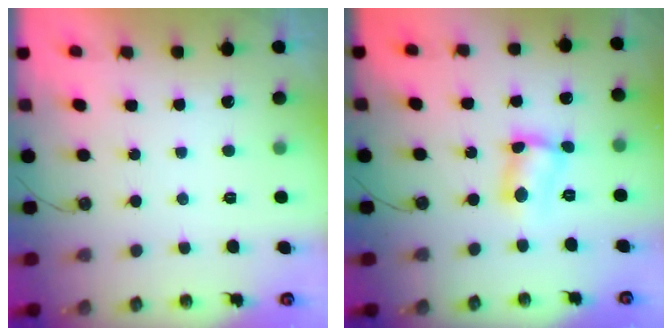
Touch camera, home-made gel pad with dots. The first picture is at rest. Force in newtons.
{"total": 6.3, "press": 6.3, "slide": 0.3}